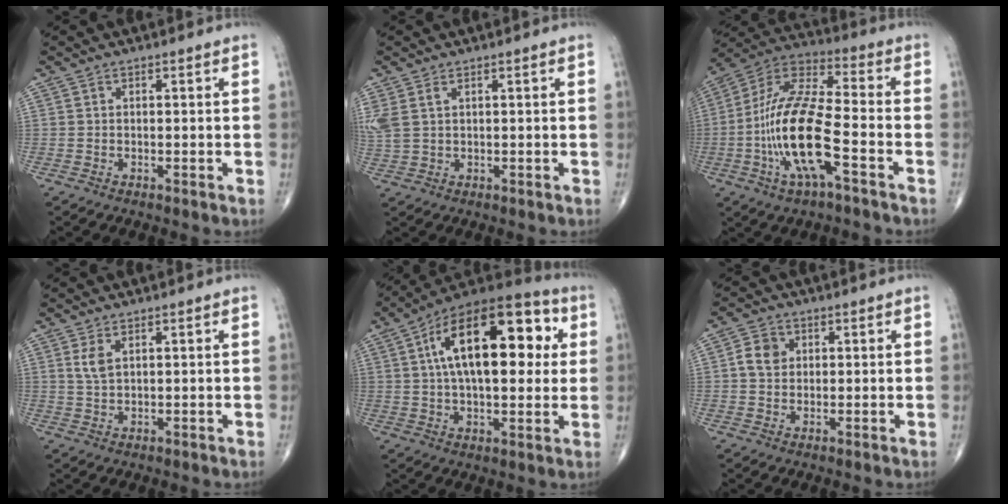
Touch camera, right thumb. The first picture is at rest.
{"total": 4.5, "force": [1.7, 2.5, 3.3], "torque": [-0.098, 0.011, 0.045]}
{"total": 18.1, "force": [-5.2, 5.5, 16.5], "torque": [-0.340, 0.036, -0.101]}
{"total": 2.8, "force": [1.2, 1.3, 2.2], "torque": [-0.046, -0.002, 0.030]}
{"total": 23.8, "force": [5.5, 11.3, 20.2], "torque": [-0.296, 0.020, 0.075]}
{"total": 4.2, "force": [0.7, 3.4, 2.4], "torque": [-0.040, 0.004, 0.009]}